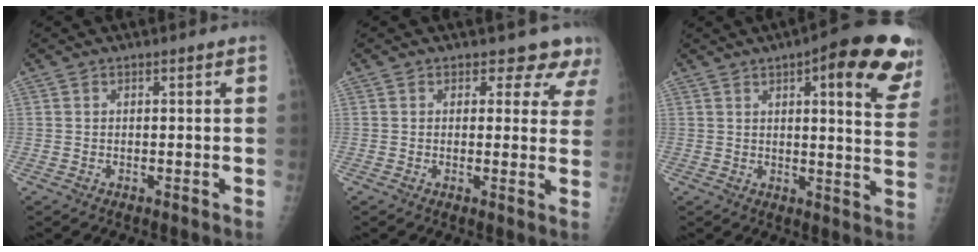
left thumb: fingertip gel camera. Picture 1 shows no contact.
{"total": 6.1, "force": [5.0, 3.4, 0.9], "torque": [0.034, -0.021, 0.032]}
{"total": 18.4, "force": [9.6, 4.9, 14.9], "torque": [-0.158, -0.033, 0.105]}